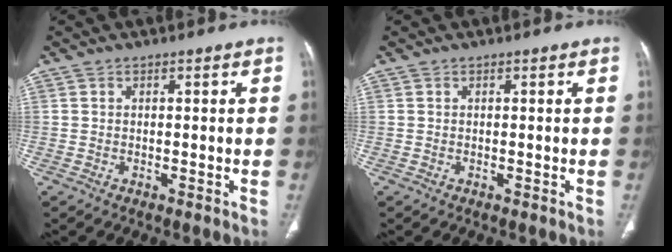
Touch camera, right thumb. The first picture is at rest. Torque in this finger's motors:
{"motor_torque": [0.00, 0.00, -0.05, -0.04, 0.00]}